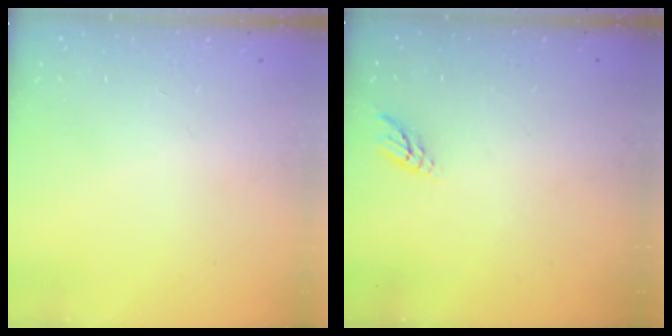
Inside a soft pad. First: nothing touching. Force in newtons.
{"total": 4.8, "press": 4.8, "slide": 0.2}